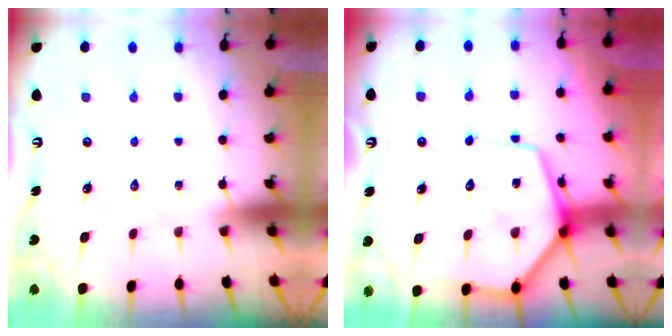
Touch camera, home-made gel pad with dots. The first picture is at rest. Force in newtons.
{"total": 12.8, "press": 12.8, "slide": 1.0}